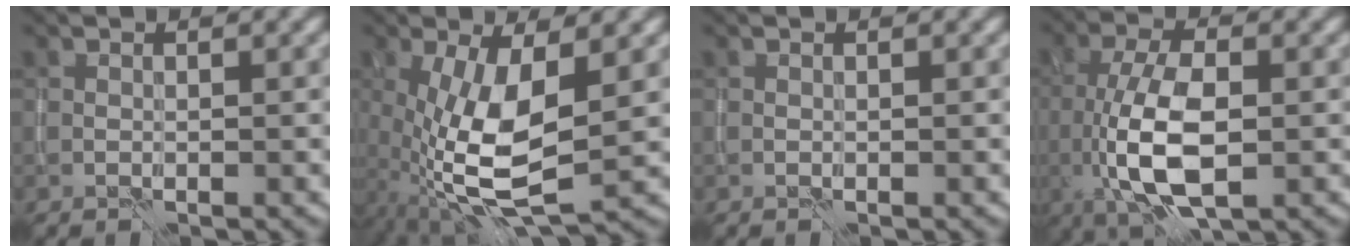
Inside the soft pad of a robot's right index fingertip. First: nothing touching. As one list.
[{"total": 9.0, "force": [-1.0, 3.4, 8.3], "torque": [-0.182, -0.016, -0.018]}, {"total": 0.0}, {"total": 8.2, "force": [-1.2, 3.7, 7.2], "torque": [-0.155, -0.007, -0.021]}]